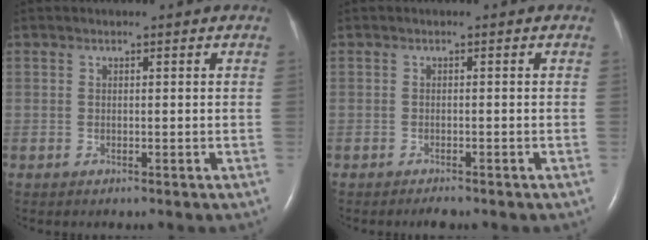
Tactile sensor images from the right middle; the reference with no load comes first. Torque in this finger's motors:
{"motor_torque": [0.11, -0.09, 0.03, 0.00]}